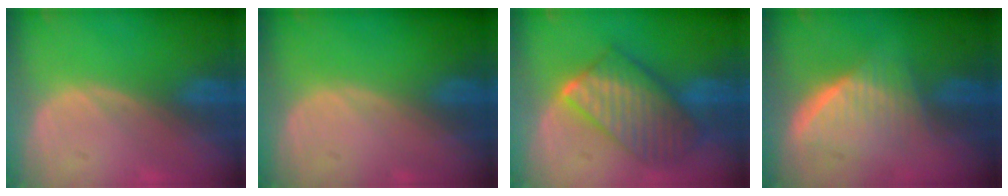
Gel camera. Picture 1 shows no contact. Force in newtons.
{"total": 0.0}
{"total": 10.1, "press": 10.1, "slide": 0.7}
{"total": 6.7, "press": 6.0, "slide": 2.9}